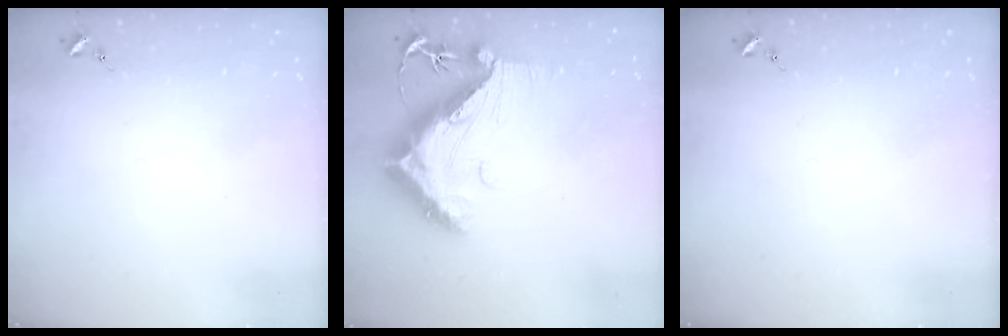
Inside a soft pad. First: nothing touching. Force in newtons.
{"total": 19.4, "press": 19.3, "slide": 1.7}
{"total": 0.0}